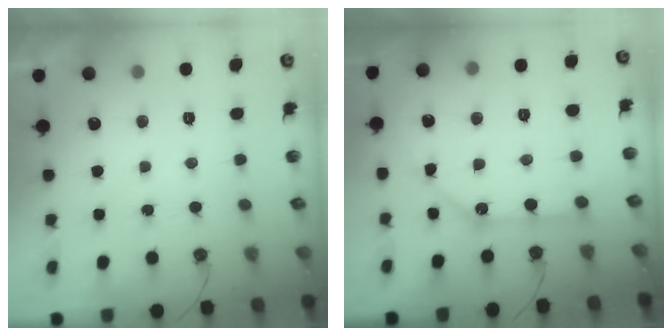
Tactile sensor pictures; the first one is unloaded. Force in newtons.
{"total": 9.7, "press": 9.7, "slide": 0.9}